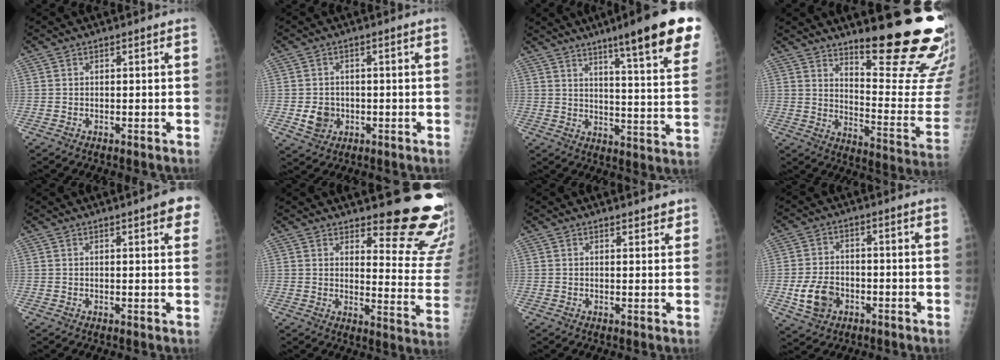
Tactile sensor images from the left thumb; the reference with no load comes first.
{"total": 4.3, "force": [-0.9, 3.8, 1.9], "torque": [-0.016, 0.004, -0.007]}
{"total": 20.1, "force": [12.8, 2.1, 15.4], "torque": [-0.187, -0.057, 0.170]}
{"total": 22.1, "force": [15.9, 4.2, 14.8], "torque": [-0.171, -0.134, 0.221]}
{"total": 5.5, "force": [3.0, 1.1, 4.6], "torque": [-0.040, -0.004, 0.032]}
{"total": 16.3, "force": [12.9, 4.0, 9.1], "torque": [-0.068, -0.122, 0.156]}
{"total": 2.8, "force": [2.3, 0.9, 1.3], "torque": [-0.001, -0.010, 0.028]}
{"total": 7.3, "force": [-2.4, 5.4, 4.3], "torque": [-0.072, 0.011, -0.039]}